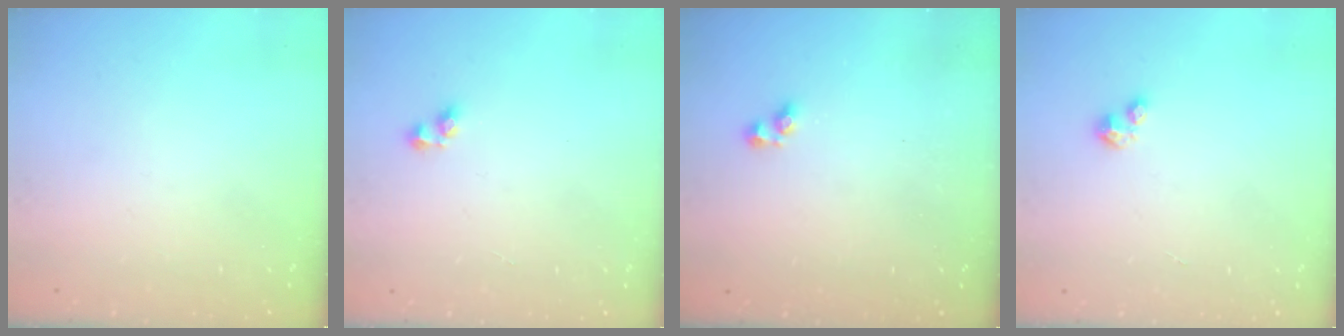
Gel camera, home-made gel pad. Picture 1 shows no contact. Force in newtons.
{"total": 3.5, "press": 3.4, "slide": 0.4}
{"total": 3.0, "press": 3.0, "slide": 0.4}
{"total": 2.2, "press": 2.2, "slide": 0.4}